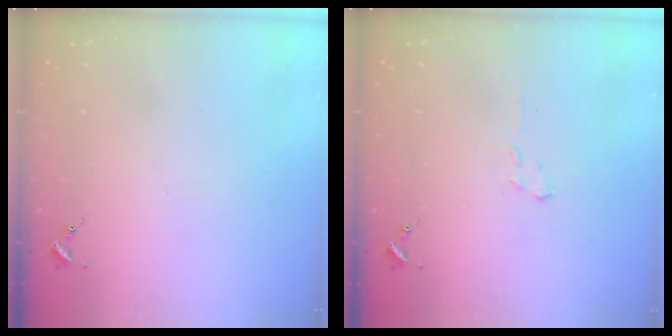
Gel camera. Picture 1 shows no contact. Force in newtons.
{"total": 3.9, "press": 3.8, "slide": 0.4}